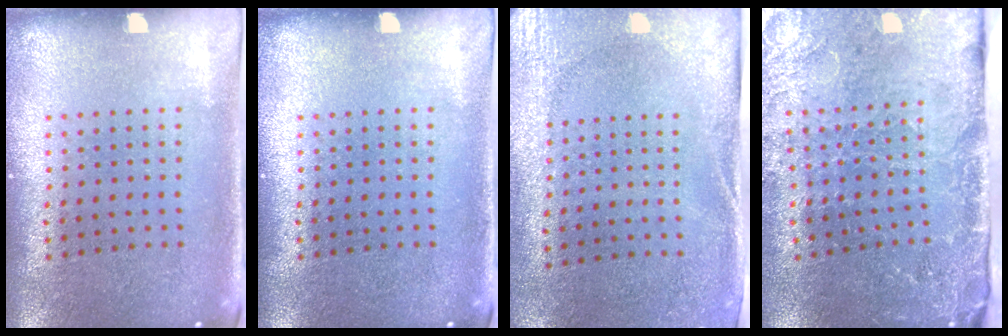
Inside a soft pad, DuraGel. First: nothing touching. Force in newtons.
{"total": 0.0}
{"total": 2.7, "press": 2.1, "slide": 1.7}
{"total": 3.3, "press": 3.2, "slide": 0.7}